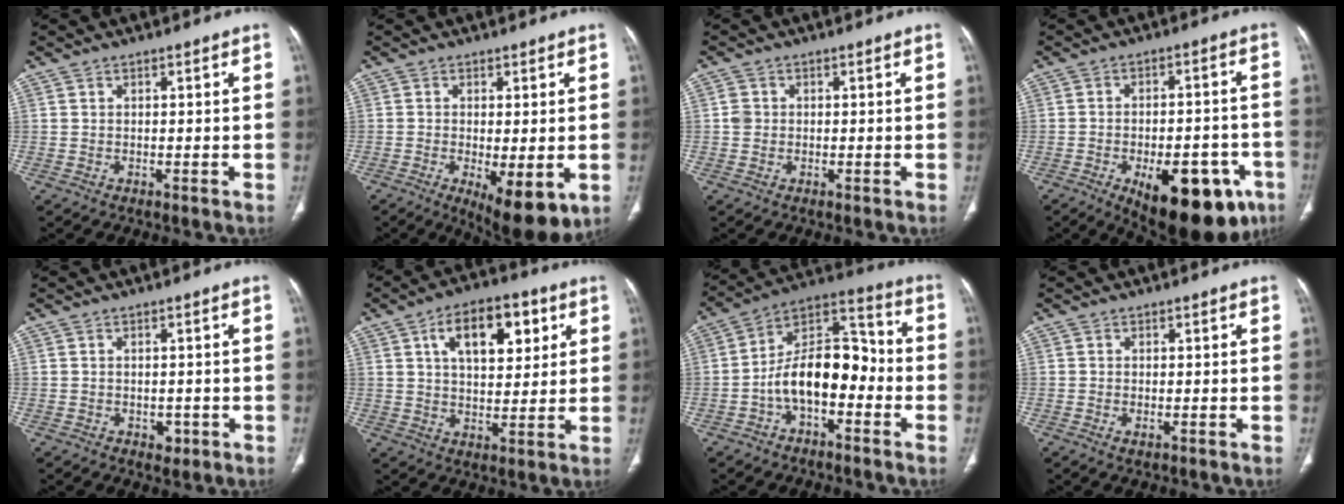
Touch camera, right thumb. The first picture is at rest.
{"total": 10.1, "force": [-3.0, 3.5, 9.0], "torque": [-0.132, -0.022, -0.036]}
{"total": 1.9, "force": [0.1, 1.7, 0.8], "torque": [-0.009, 0.005, 0.001]}
{"total": 20.9, "force": [-9.6, 9.7, 15.9], "torque": [-0.156, 0.031, -0.118]}
{"total": 2.0, "force": [-0.7, 1.5, 1.1], "torque": [-0.008, 0.002, -0.004]}
{"total": 13.5, "force": [5.2, 7.2, 10.2], "torque": [-0.124, -0.008, 0.083]}
{"total": 14.6, "force": [-3.7, 8.1, 11.5], "torque": [-0.171, 0.061, -0.072]}
{"total": 1.1, "force": [-0.4, 0.4, 1.0], "torque": [-0.020, -0.004, -0.006]}